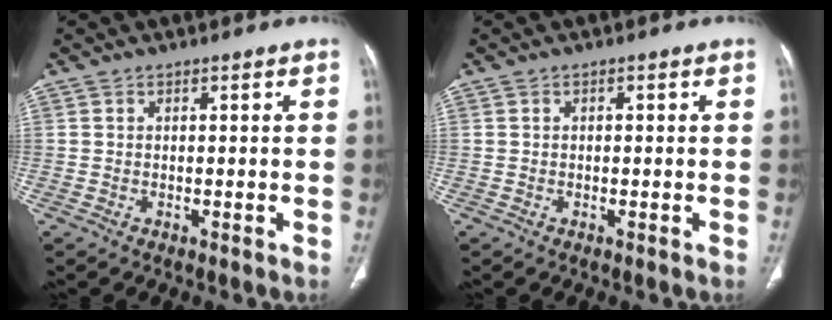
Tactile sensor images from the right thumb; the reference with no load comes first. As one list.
[{"total": 0.5, "force": [0.1, 0.2, 0.5], "torque": [-0.012, 0.004, 0.003]}]